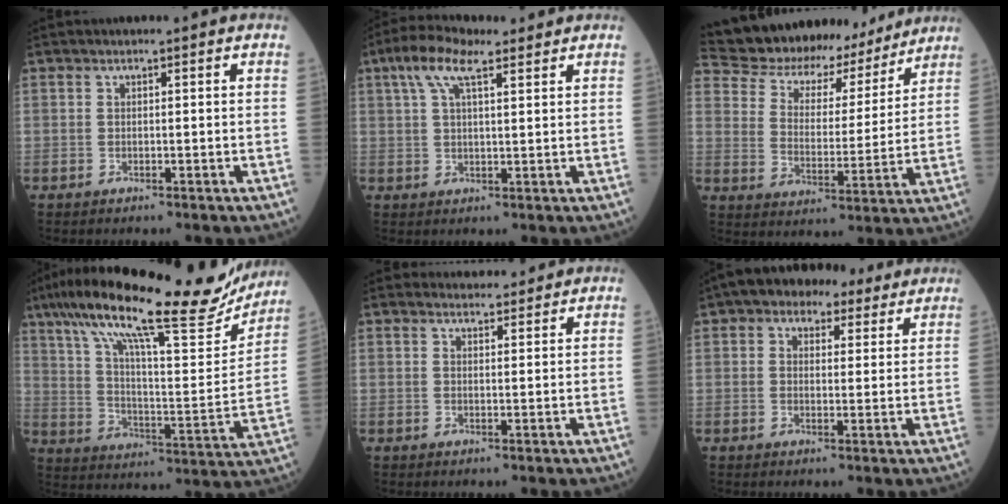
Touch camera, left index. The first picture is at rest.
{"total": 7.1, "force": [4.2, 2.1, 5.3], "torque": [-0.114, 0.028, 0.077]}
{"total": 19.1, "force": [17.8, 5.6, 4.4], "torque": [-0.081, 0.008, 0.262]}
{"total": 27.7, "force": [22.2, 4.3, 16.0], "torque": [-0.271, 0.007, 0.317]}
{"total": 3.4, "force": [3.2, 1.0, 0.0], "torque": [0.002, 0.008, 0.042]}
{"total": 7.3, "force": [4.8, 4.2, 3.4], "torque": [-0.045, 0.034, 0.068]}